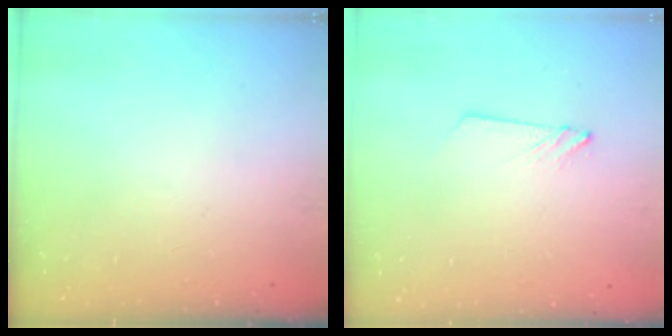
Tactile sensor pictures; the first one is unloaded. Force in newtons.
{"total": 2.4, "press": 2.4, "slide": 0.2}